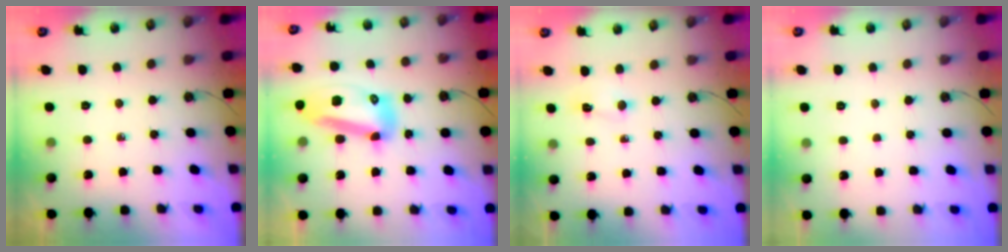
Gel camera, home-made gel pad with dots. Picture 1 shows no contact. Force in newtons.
{"total": 15.2, "press": 15.1, "slide": 2.0}
{"total": 2.8, "press": 2.7, "slide": 0.7}
{"total": 4.9, "press": 2.9, "slide": 4.0}